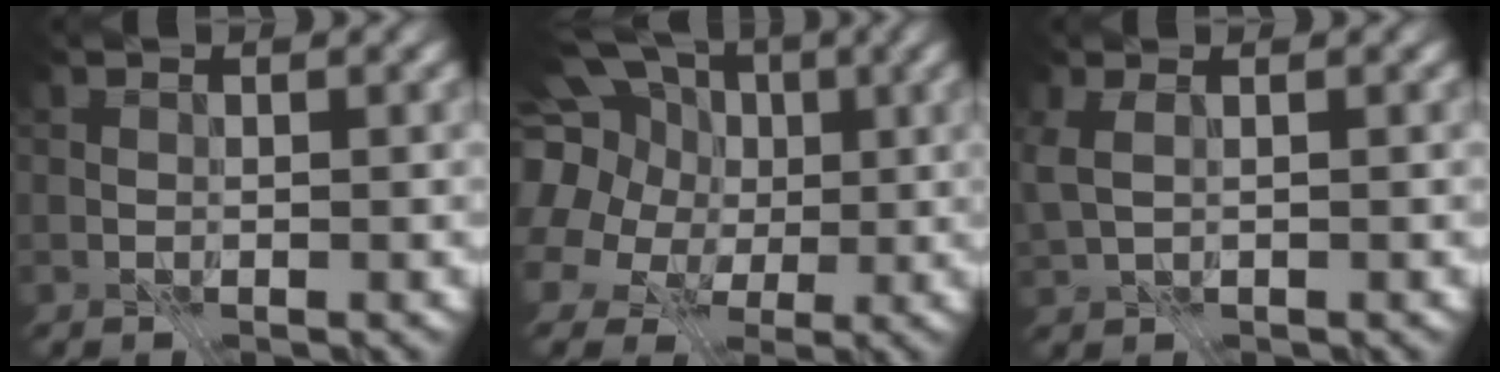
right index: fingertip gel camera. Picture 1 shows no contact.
{"total": 17.6, "force": [5.3, 14.4, 8.6], "torque": [-0.200, 0.043, 0.053]}
{"total": 2.4, "force": [0.4, 1.2, 2.0], "torque": [-0.059, 0.002, 0.015]}